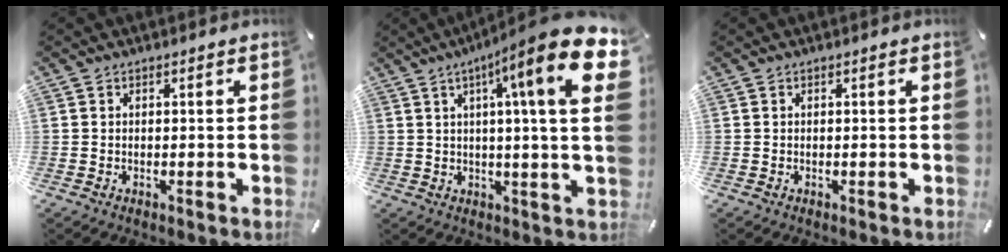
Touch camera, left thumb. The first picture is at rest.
{"total": 18.5, "force": [7.1, 1.4, 17.1], "torque": [-0.260, -0.047, 0.089]}
{"total": 0.0}